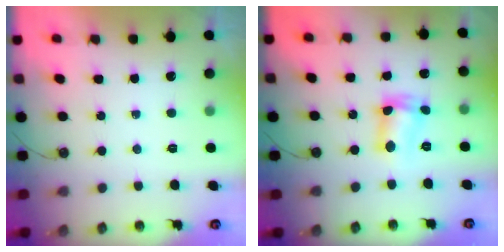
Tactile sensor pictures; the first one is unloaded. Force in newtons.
{"total": 8.3, "press": 7.9, "slide": 2.4}